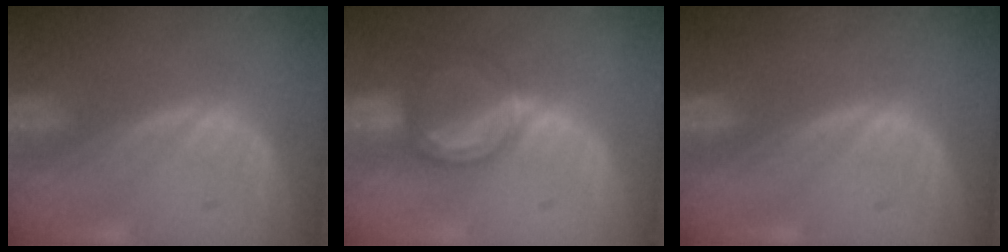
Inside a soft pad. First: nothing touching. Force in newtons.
{"total": 5.3, "press": 5.0, "slide": 1.7}
{"total": 0.0}